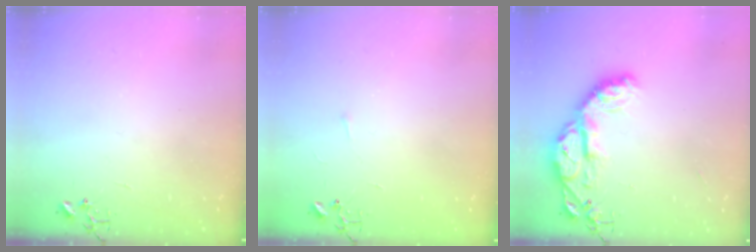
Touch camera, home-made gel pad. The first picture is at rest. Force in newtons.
{"total": 3.3, "press": 3.2, "slide": 0.5}
{"total": 14.9, "press": 14.8, "slide": 1.5}